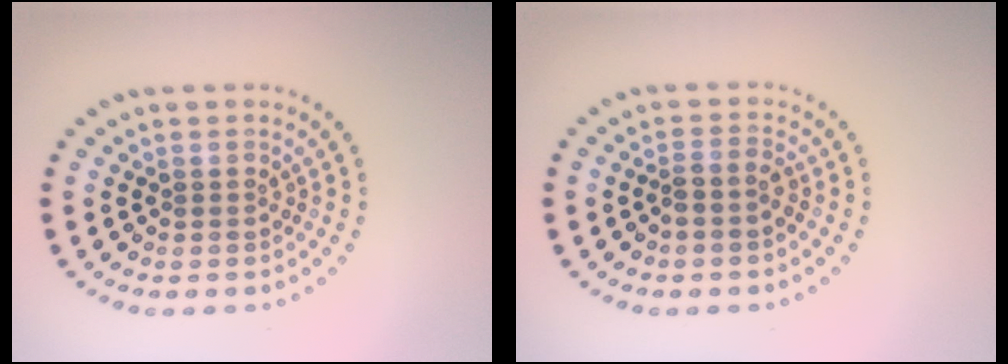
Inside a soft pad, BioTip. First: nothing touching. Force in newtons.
{"total": 1.6, "press": 1.2, "slide": 1.0}